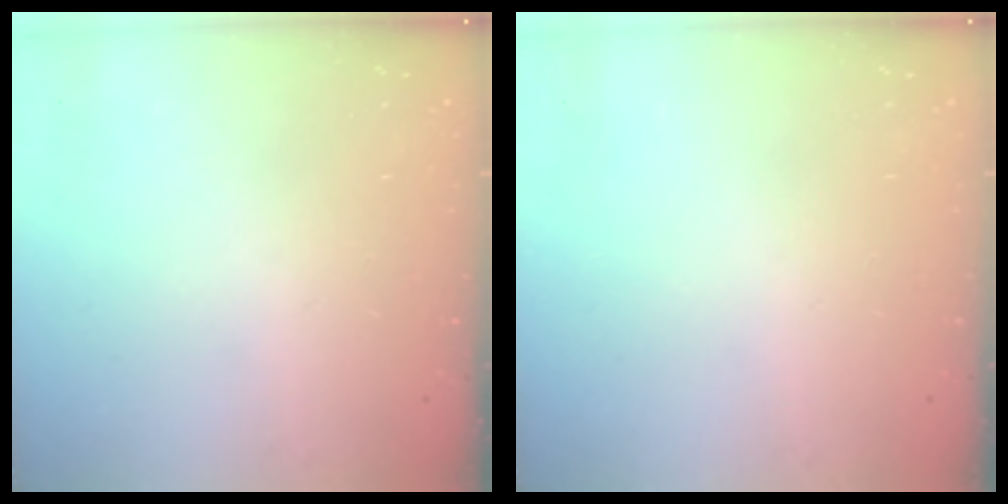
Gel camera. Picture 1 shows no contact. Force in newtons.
{"total": 0.0}